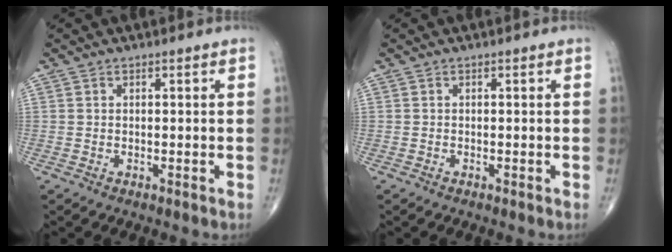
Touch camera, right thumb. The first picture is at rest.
{"total": 0.0}